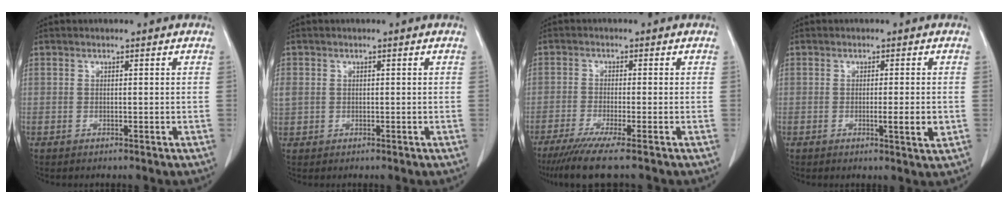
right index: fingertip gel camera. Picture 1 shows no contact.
{"total": 2.3, "force": [0.3, 2.1, 1.0], "torque": [-0.039, 0.014, 0.014]}
{"total": 7.1, "force": [-5.4, -0.8, 4.6], "torque": [-0.067, -0.019, -0.090]}
{"total": 3.5, "force": [-0.6, -0.1, 3.4], "torque": [-0.050, -0.009, -0.009]}